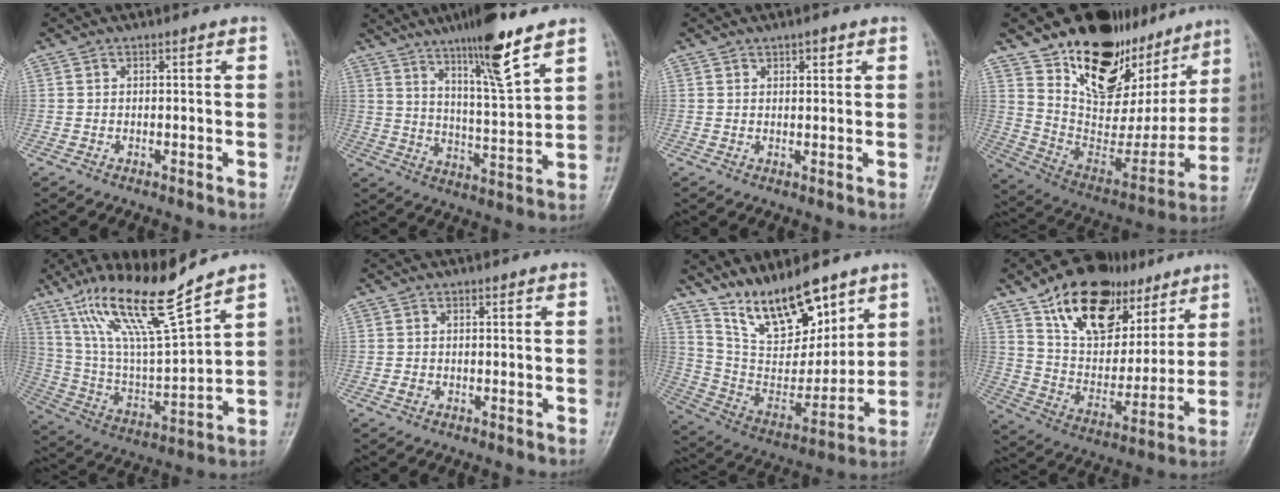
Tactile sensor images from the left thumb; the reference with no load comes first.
{"total": 13.3, "force": [8.9, 1.3, 9.8], "torque": [-0.161, -0.053, 0.152]}
{"total": 1.9, "force": [1.1, 1.0, 1.2], "torque": [-0.006, -0.004, 0.016]}
{"total": 28.5, "force": [17.4, 15.6, 16.4], "torque": [-0.196, -0.061, 0.288]}
{"total": 17.2, "force": [12.5, 2.0, 11.7], "torque": [-0.206, -0.064, 0.245]}
{"total": 0.9, "force": [-0.2, 0.8, 0.4], "torque": [-0.005, 0.000, -0.005]}
{"total": 17.0, "force": [11.8, 7.2, 9.9], "torque": [-0.120, -0.074, 0.229]}
{"total": 21.5, "force": [12.1, 12.9, 12.3], "torque": [-0.155, -0.036, 0.212]}